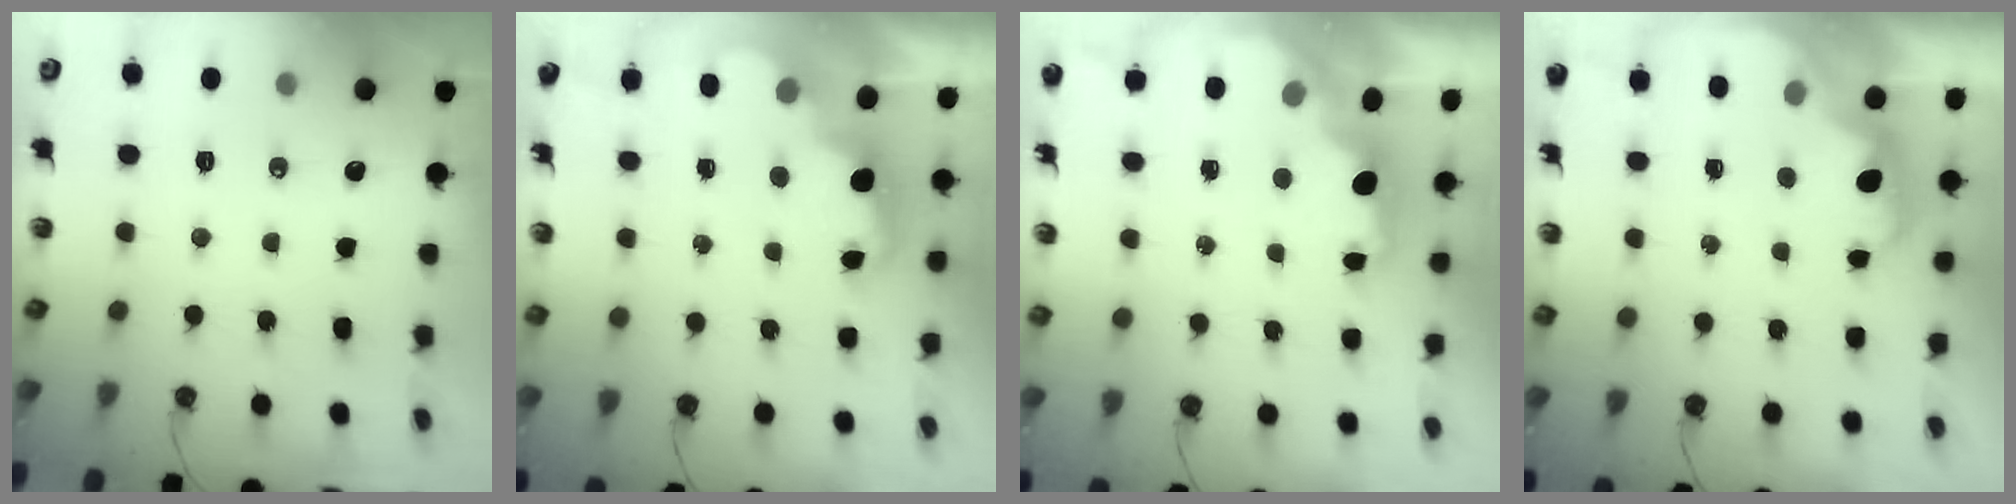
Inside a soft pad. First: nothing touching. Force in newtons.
{"total": 2.4, "press": 2.4, "slide": 0.6}
{"total": 2.0, "press": 1.8, "slide": 0.7}
{"total": 1.9, "press": 1.7, "slide": 0.8}